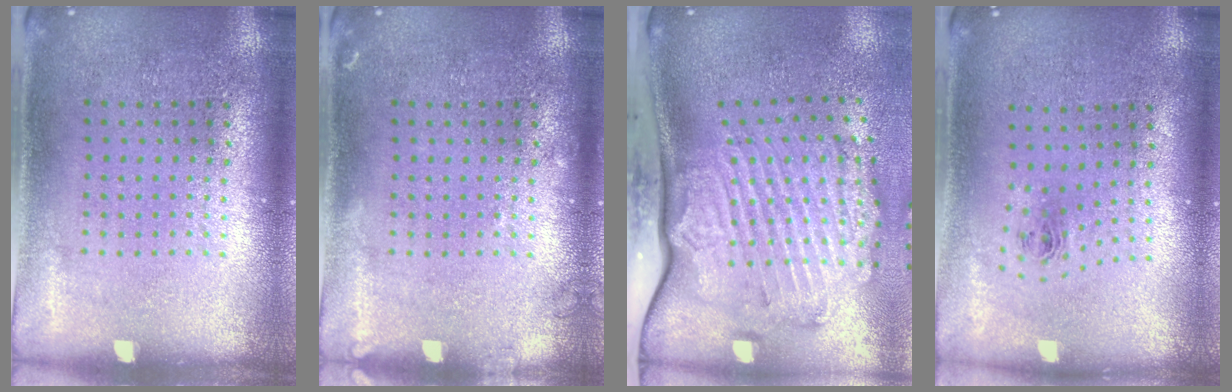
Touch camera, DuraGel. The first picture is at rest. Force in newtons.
{"total": 0.9, "press": 0.9, "slide": 0.2}
{"total": 3.6, "press": 2.5, "slide": 2.6}
{"total": 0.9, "press": 0.3, "slide": 0.8}